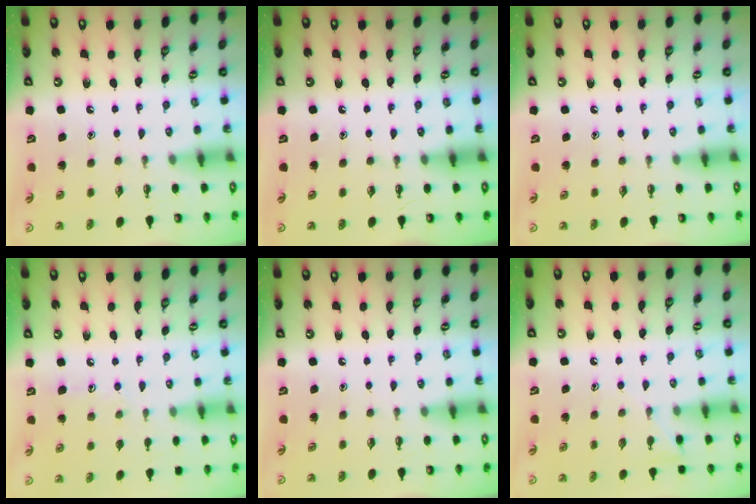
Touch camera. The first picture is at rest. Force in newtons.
{"total": 0.0}
{"total": 0.0}
{"total": 7.0, "press": 7.0, "slide": 0.6}
{"total": 0.0}
{"total": 6.3, "press": 6.2, "slide": 0.8}